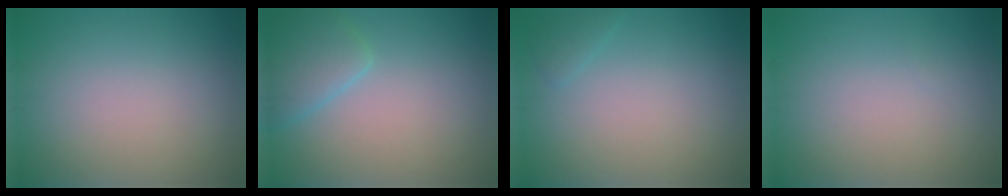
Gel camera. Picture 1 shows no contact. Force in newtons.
{"total": 3.0, "press": 2.9, "slide": 0.3}
{"total": 0.9, "press": 0.9, "slide": 0.1}
{"total": 0.0}